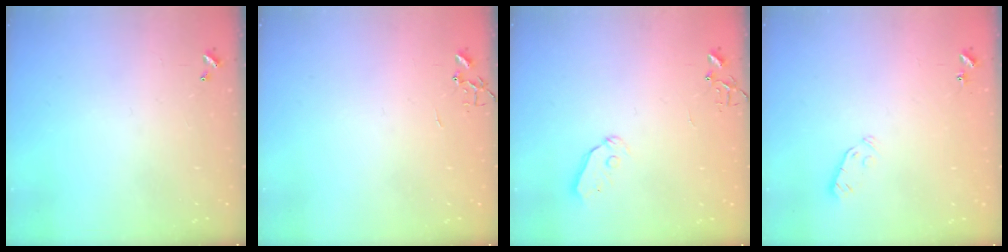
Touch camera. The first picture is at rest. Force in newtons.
{"total": 0.0}
{"total": 4.9, "press": 4.8, "slide": 0.8}
{"total": 3.0, "press": 2.9, "slide": 0.7}